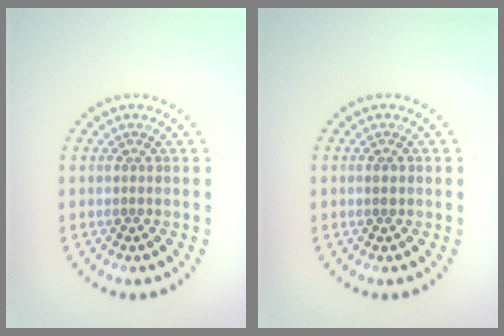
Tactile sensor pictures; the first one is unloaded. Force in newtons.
{"total": 0.8, "press": 0.8, "slide": 0.2}